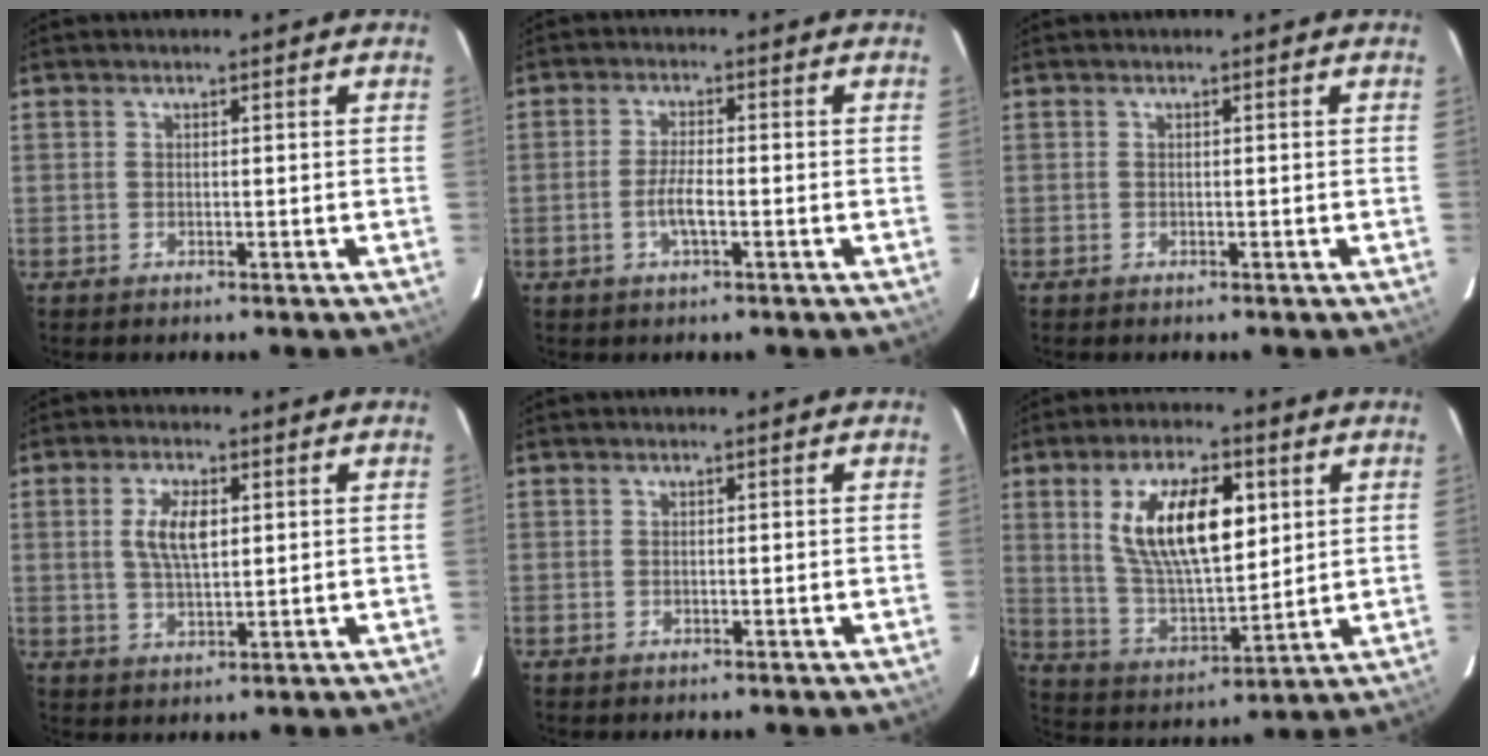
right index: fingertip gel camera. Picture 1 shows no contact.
{"total": 3.6, "force": [-1.4, 0.7, 3.3], "torque": [-0.067, -0.003, -0.027]}
{"total": 0.0}
{"total": 5.9, "force": [1.3, 2.5, 5.2], "torque": [-0.098, 0.004, 0.026]}
{"total": 0.0}
{"total": 16.6, "force": [5.3, 7.1, 14.1], "torque": [-0.250, 0.009, 0.107]}